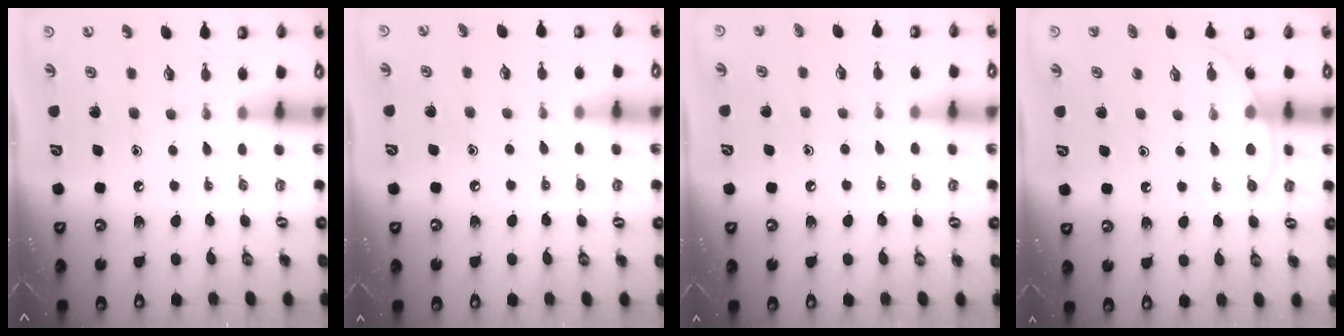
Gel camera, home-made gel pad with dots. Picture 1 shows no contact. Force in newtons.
{"total": 5.8, "press": 5.8, "slide": 0.8}
{"total": 6.5, "press": 6.5, "slide": 0.8}
{"total": 6.6, "press": 6.6, "slide": 0.6}